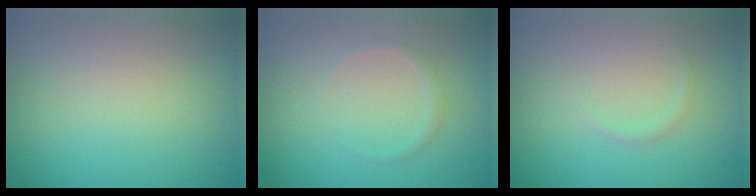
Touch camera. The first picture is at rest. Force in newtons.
{"total": 0.8, "press": 0.8, "slide": 0.1}
{"total": 0.6, "press": 0.6, "slide": 0.0}